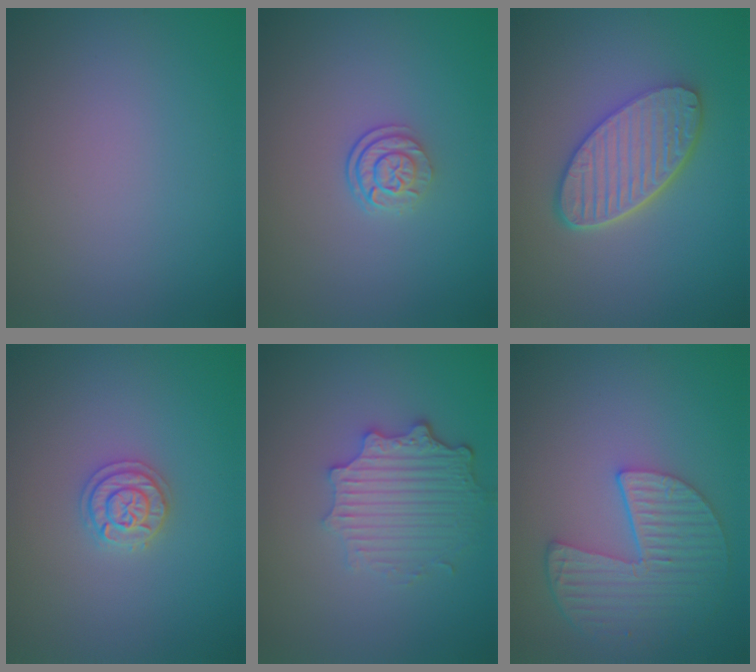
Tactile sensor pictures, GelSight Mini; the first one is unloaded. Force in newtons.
{"total": 2.4, "press": 1.8, "slide": 1.6}
{"total": 5.6, "press": 4.4, "slide": 3.5}
{"total": 2.0, "press": 2.0, "slide": 0.3}
{"total": 4.3, "press": 3.4, "slide": 2.7}
{"total": 5.4, "press": 4.3, "slide": 3.2}